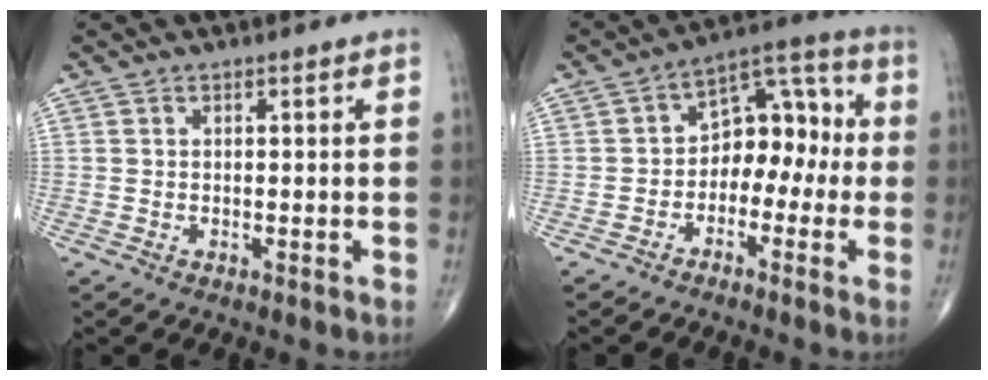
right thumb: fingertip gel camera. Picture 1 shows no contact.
{"total": 10.5, "force": [-1.9, 7.1, 7.5], "torque": [-0.072, 0.050, -0.046]}